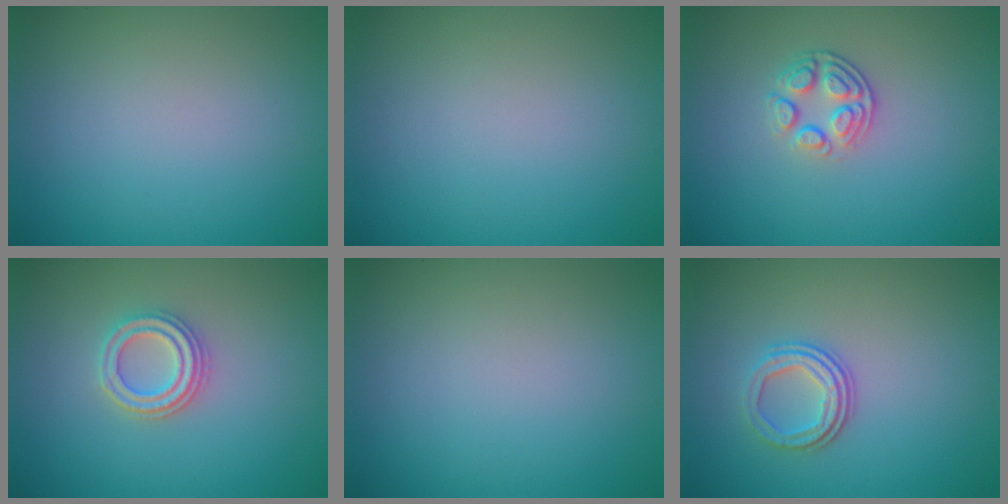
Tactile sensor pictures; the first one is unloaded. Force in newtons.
{"total": 0.0}
{"total": 3.0, "press": 2.3, "slide": 1.9}
{"total": 2.7, "press": 2.6, "slide": 1.0}
{"total": 0.0}
{"total": 2.9, "press": 2.3, "slide": 1.7}